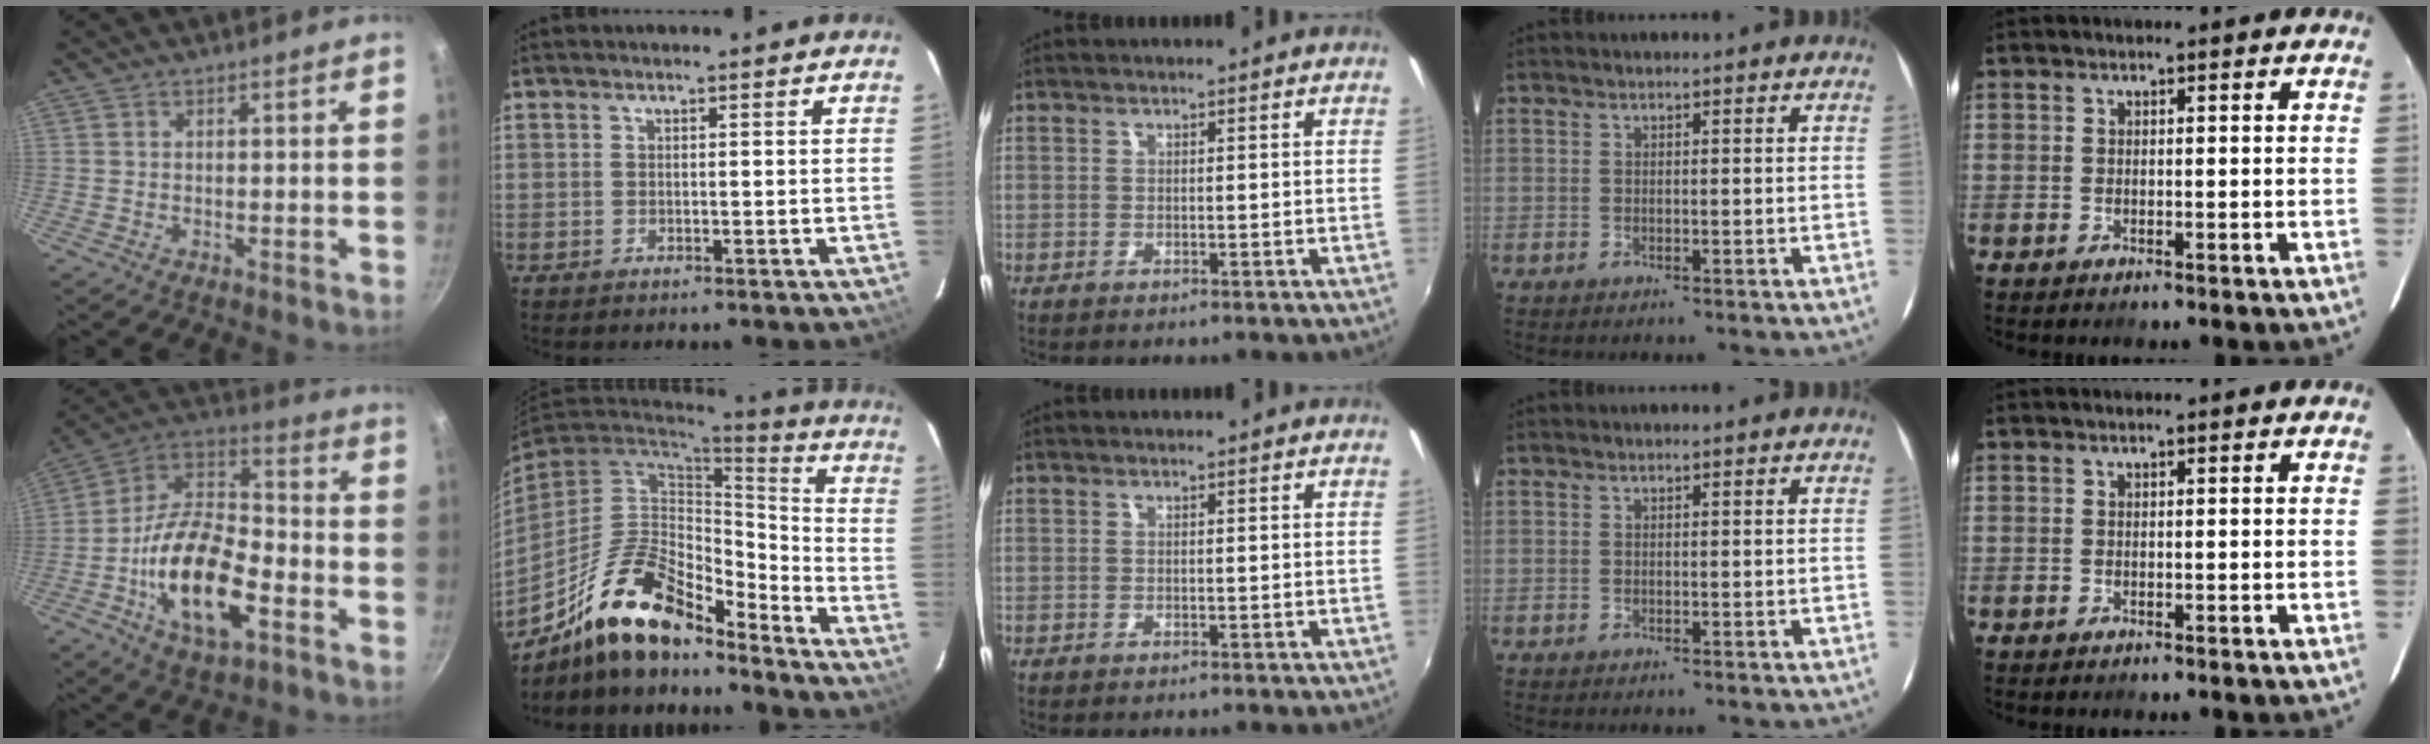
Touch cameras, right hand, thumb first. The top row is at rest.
{"thumb": {"total": 20.8, "force": [-7.0, 10.1, 16.7], "torque": [-0.292, 0.040, -0.139]}, "index": {"total": 18.8, "force": [-13.7, 7.0, 10.8], "torque": [-0.216, 0.007, -0.243]}}